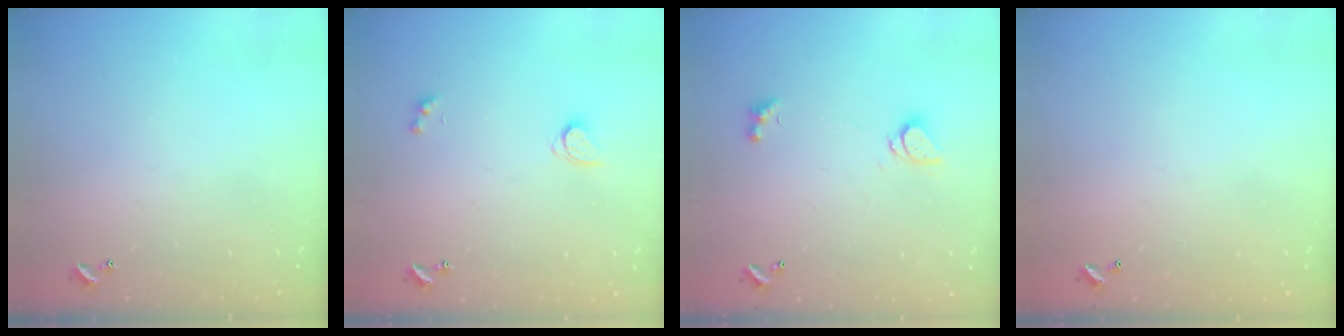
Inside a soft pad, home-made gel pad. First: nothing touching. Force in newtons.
{"total": 2.6, "press": 2.6, "slide": 0.3}
{"total": 1.6, "press": 1.6, "slide": 0.2}
{"total": 2.8, "press": 2.8, "slide": 0.1}